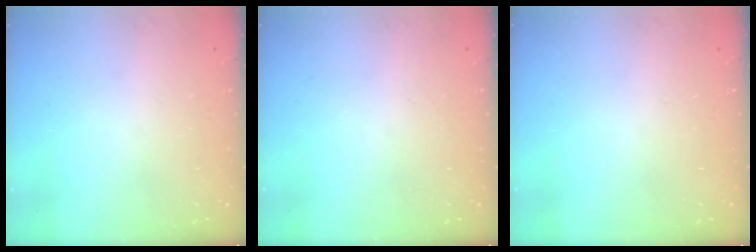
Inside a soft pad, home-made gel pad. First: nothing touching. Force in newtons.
{"total": 0.0}
{"total": 0.0}